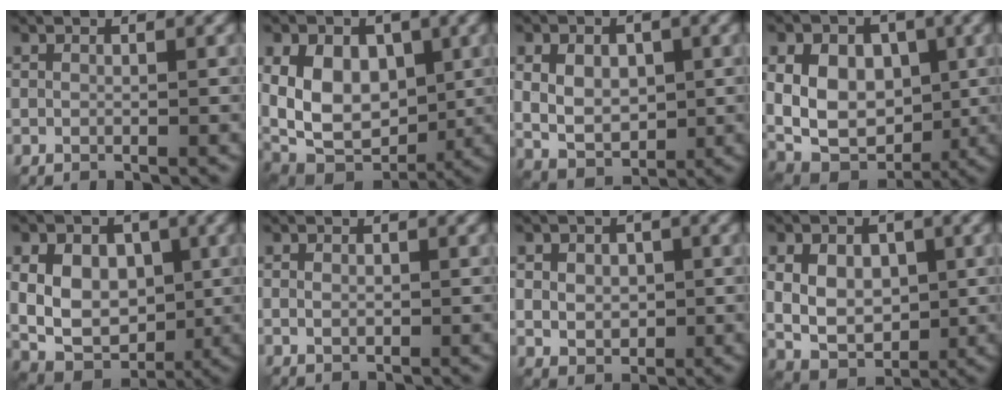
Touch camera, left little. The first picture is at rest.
{"total": 9.6, "force": [1.0, 7.0, 6.6], "torque": [-0.124, -0.009, 0.024]}
{"total": 5.1, "force": [0.4, 3.7, 3.6], "torque": [-0.063, -0.002, 0.011]}
{"total": 9.6, "force": [1.1, 7.2, 6.3], "torque": [-0.118, 0.004, 0.018]}
{"total": 8.6, "force": [0.9, 6.5, 5.5], "torque": [-0.102, 0.002, 0.014]}
{"total": 1.1, "force": [0.0, 0.8, 0.8], "torque": [-0.012, -0.001, 0.000]}
{"total": 3.8, "force": [0.4, 3.0, 2.2], "torque": [-0.037, 0.009, -0.002]}
{"total": 6.0, "force": [0.4, 4.4, 4.0], "torque": [-0.073, -0.003, 0.012]}